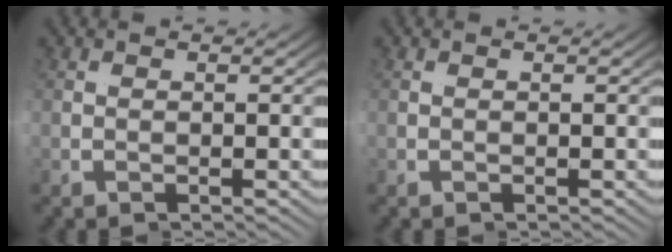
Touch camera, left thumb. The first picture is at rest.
{"total": 0.0}